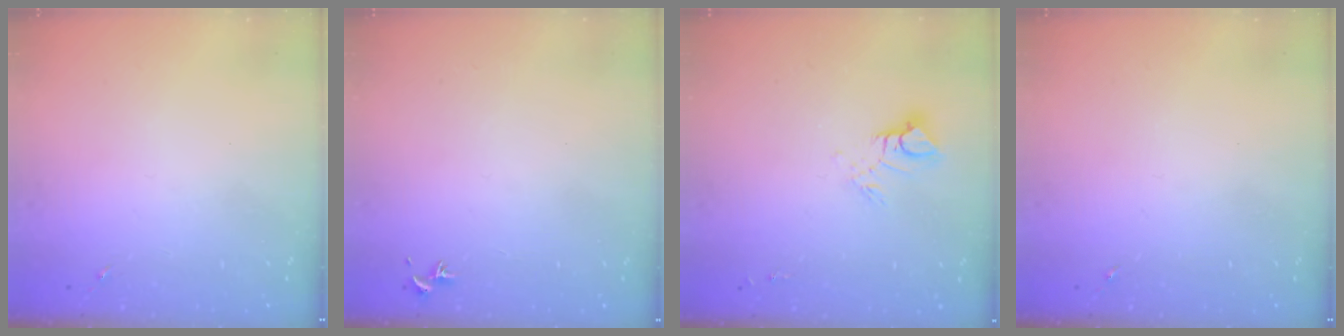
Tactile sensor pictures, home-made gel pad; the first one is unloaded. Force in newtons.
{"total": 0.7, "press": 0.6, "slide": 0.5}
{"total": 7.4, "press": 7.4, "slide": 0.8}
{"total": 0.0}